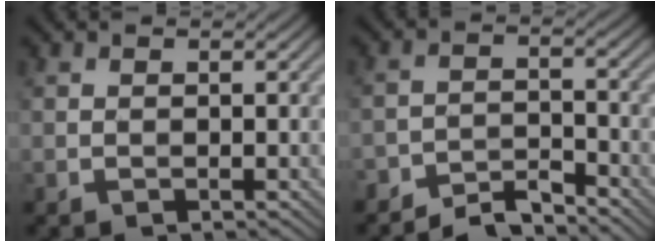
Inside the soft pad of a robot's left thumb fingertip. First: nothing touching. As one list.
[{"total": 4.7, "force": [-4.4, 1.0, 1.4], "torque": [-0.020, 0.007, -0.084]}]